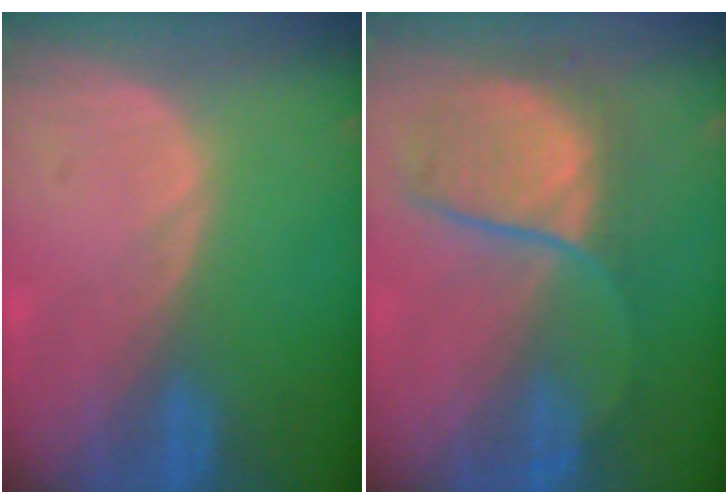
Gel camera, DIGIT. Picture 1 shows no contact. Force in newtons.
{"total": 7.9, "press": 7.8, "slide": 1.3}